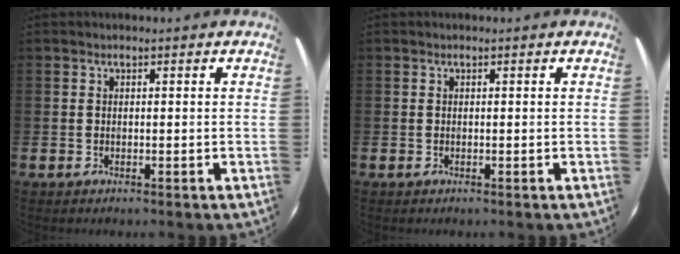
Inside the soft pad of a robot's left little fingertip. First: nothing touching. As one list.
[{"total": 0.0}]